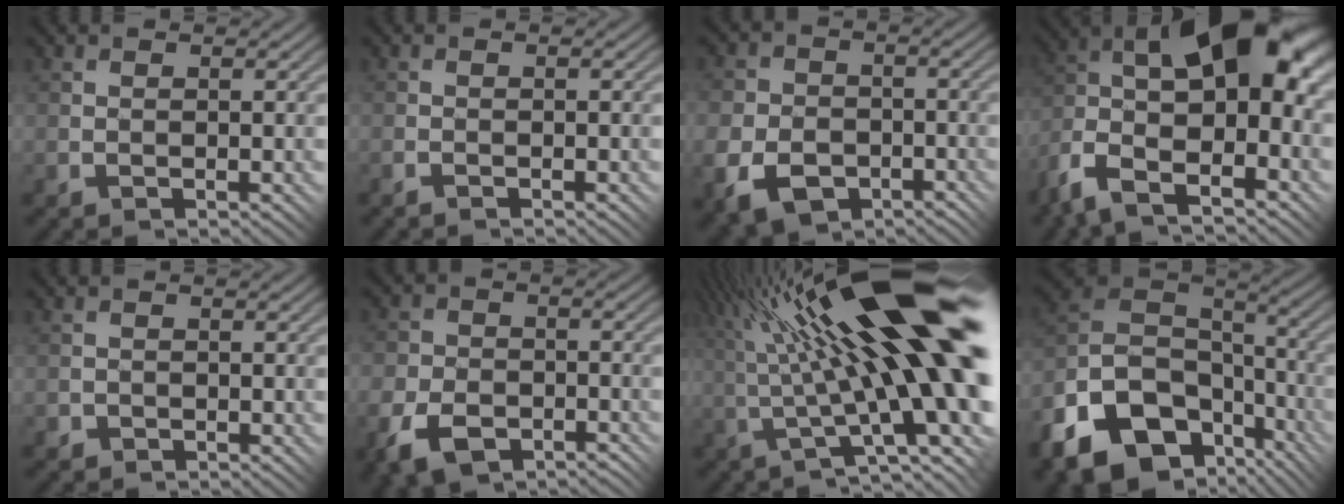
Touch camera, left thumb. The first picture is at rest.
{"total": 0.7, "force": [-0.7, 0.0, 0.2], "torque": [-0.002, 0.004, -0.014]}
{"total": 8.2, "force": [-4.2, 6.1, 3.5], "torque": [-0.084, -0.032, -0.090]}
{"total": 17.5, "force": [-4.0, 9.4, 14.2], "torque": [-0.271, -0.017, -0.051]}
{"total": 1.0, "force": [-0.6, 0.8, -0.2], "torque": [0.007, 0.000, -0.010]}
{"total": 6.6, "force": [-4.1, 3.9, 3.3], "torque": [-0.079, -0.008, -0.081]}
{"total": 21.5, "force": [5.8, 4.5, 20.2], "torque": [-0.335, 0.030, 0.106]}
{"total": 16.9, "force": [-8.7, 11.5, 8.7], "torque": [-0.218, -0.038, -0.141]}